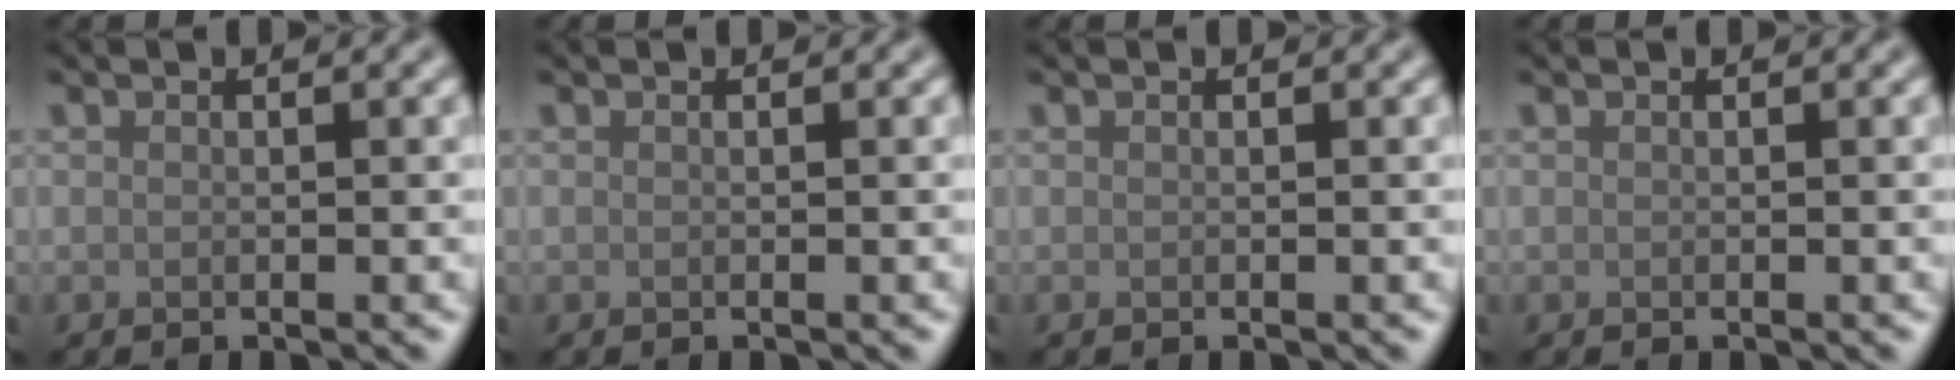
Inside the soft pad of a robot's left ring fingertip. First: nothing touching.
{"total": 0.0}
{"total": 0.0}
{"total": 0.0}